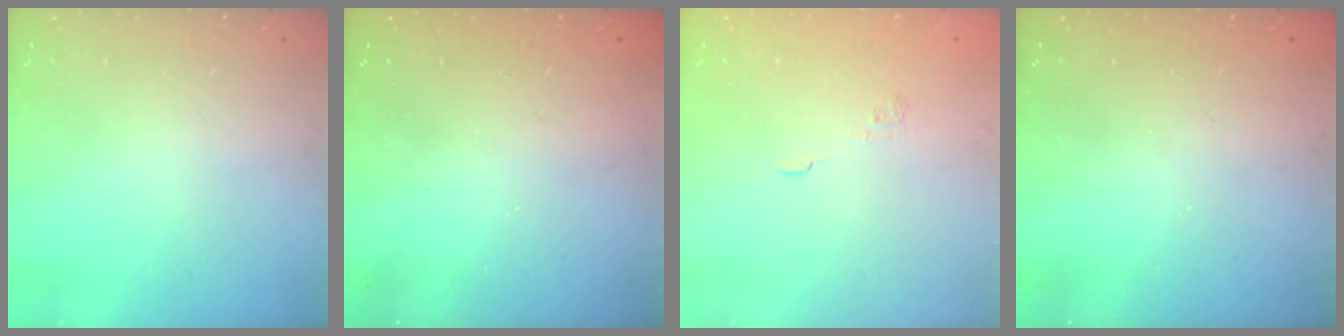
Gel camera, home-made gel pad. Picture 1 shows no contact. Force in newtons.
{"total": 2.6, "press": 2.4, "slide": 0.8}
{"total": 2.0, "press": 1.5, "slide": 1.3}
{"total": 2.3, "press": 2.2, "slide": 0.8}